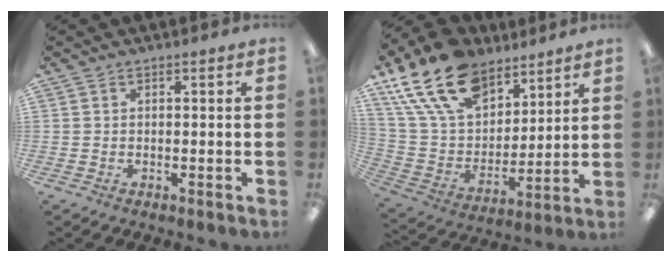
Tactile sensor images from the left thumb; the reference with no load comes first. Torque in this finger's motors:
{"motor_torque": [2.30, 2.70, 1.32, -1.45, 0.21]}